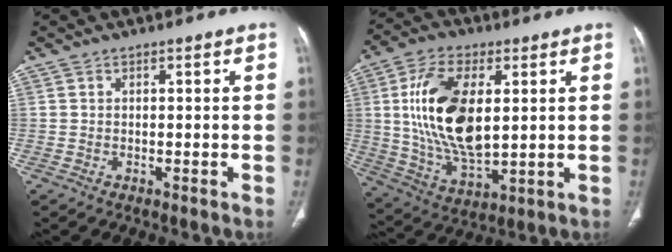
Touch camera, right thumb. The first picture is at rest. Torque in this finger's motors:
{"motor_torque": [0.03, 3.33, 1.85, 0.18, 0.73]}